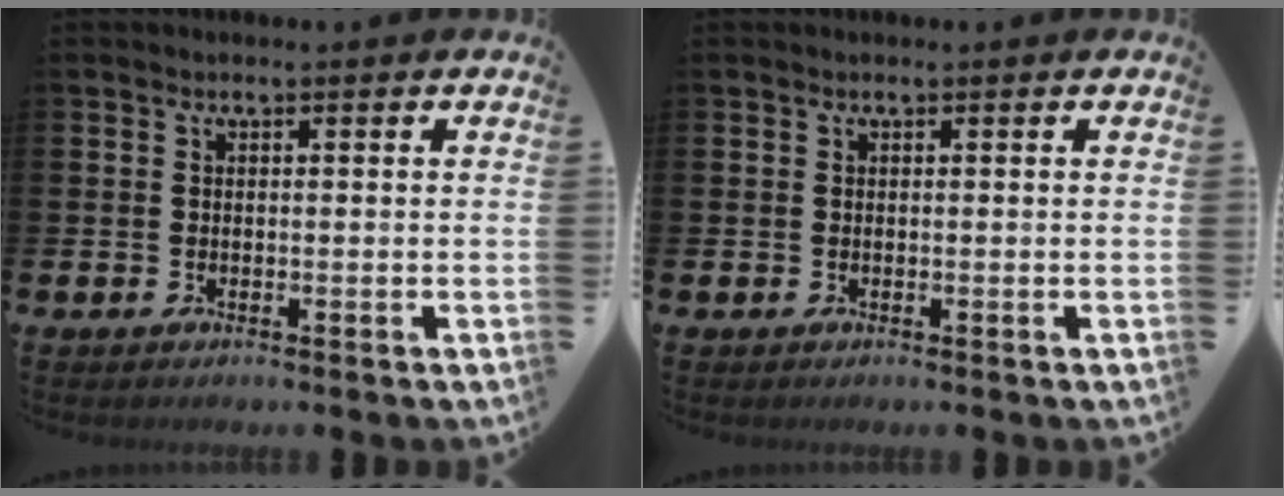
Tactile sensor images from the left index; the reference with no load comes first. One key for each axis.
{"total": 0.0}